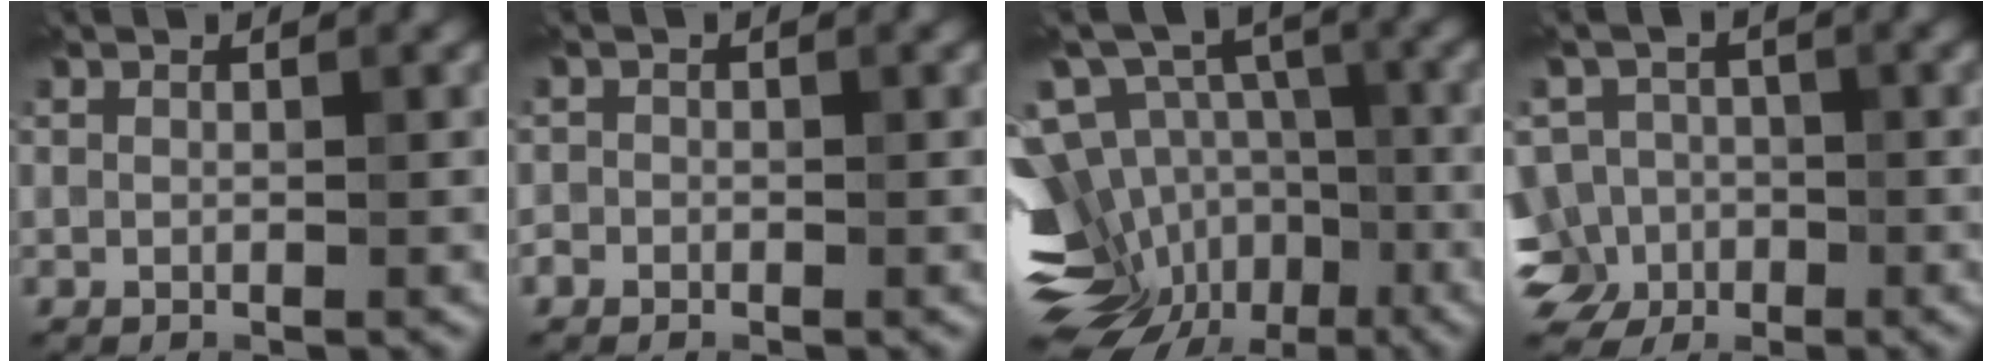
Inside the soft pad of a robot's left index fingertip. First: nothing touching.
{"total": 1.2, "force": [-0.6, 1.0, -0.1], "torque": [0.011, -0.002, -0.011]}
{"total": 12.8, "force": [-5.3, 9.3, 7.2], "torque": [-0.142, 0.004, -0.060]}
{"total": 7.8, "force": [-3.3, 6.6, 2.5], "torque": [-0.033, 0.003, -0.080]}